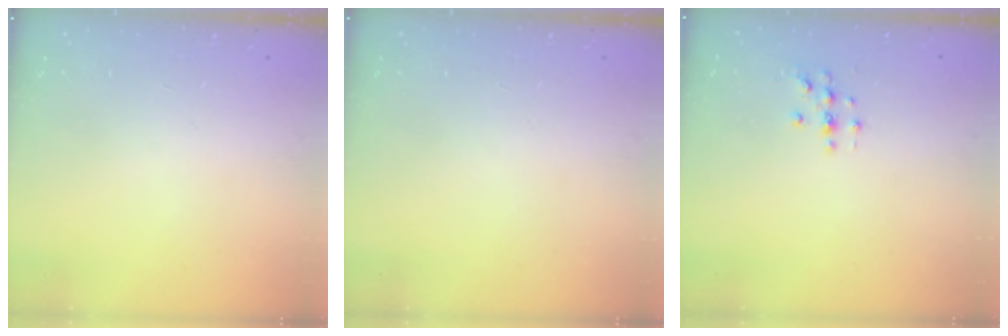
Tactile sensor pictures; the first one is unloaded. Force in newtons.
{"total": 0.0}
{"total": 2.0, "press": 2.0, "slide": 0.2}